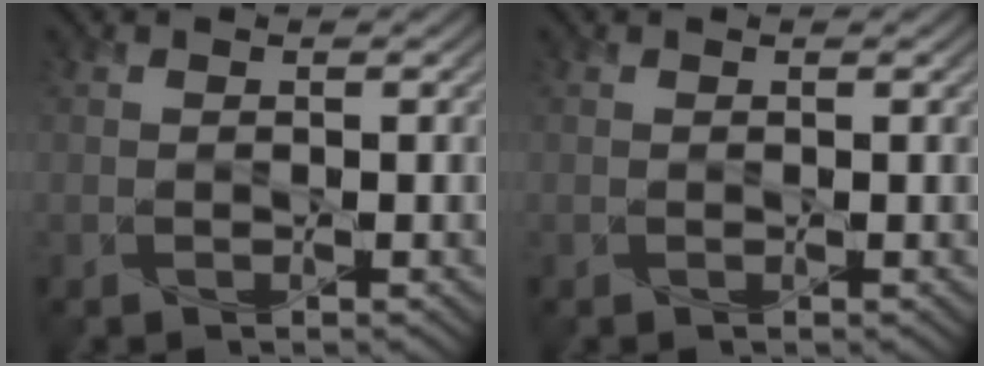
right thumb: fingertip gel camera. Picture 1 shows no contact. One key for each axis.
{"total": 0.0}